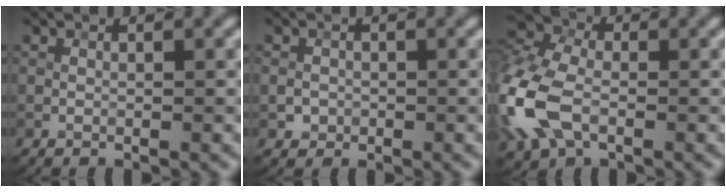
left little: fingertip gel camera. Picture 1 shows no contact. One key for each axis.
{"total": 1.0, "fx": -0.2, "fy": 1.0, "fz": 0.1, "tx": 0.004, "ty": -0.002, "tz": -0.003}
{"total": 9.3, "fx": -2.5, "fy": 5.9, "fz": 6.8, "tx": -0.185, "ty": 0.003, "tz": -0.066}